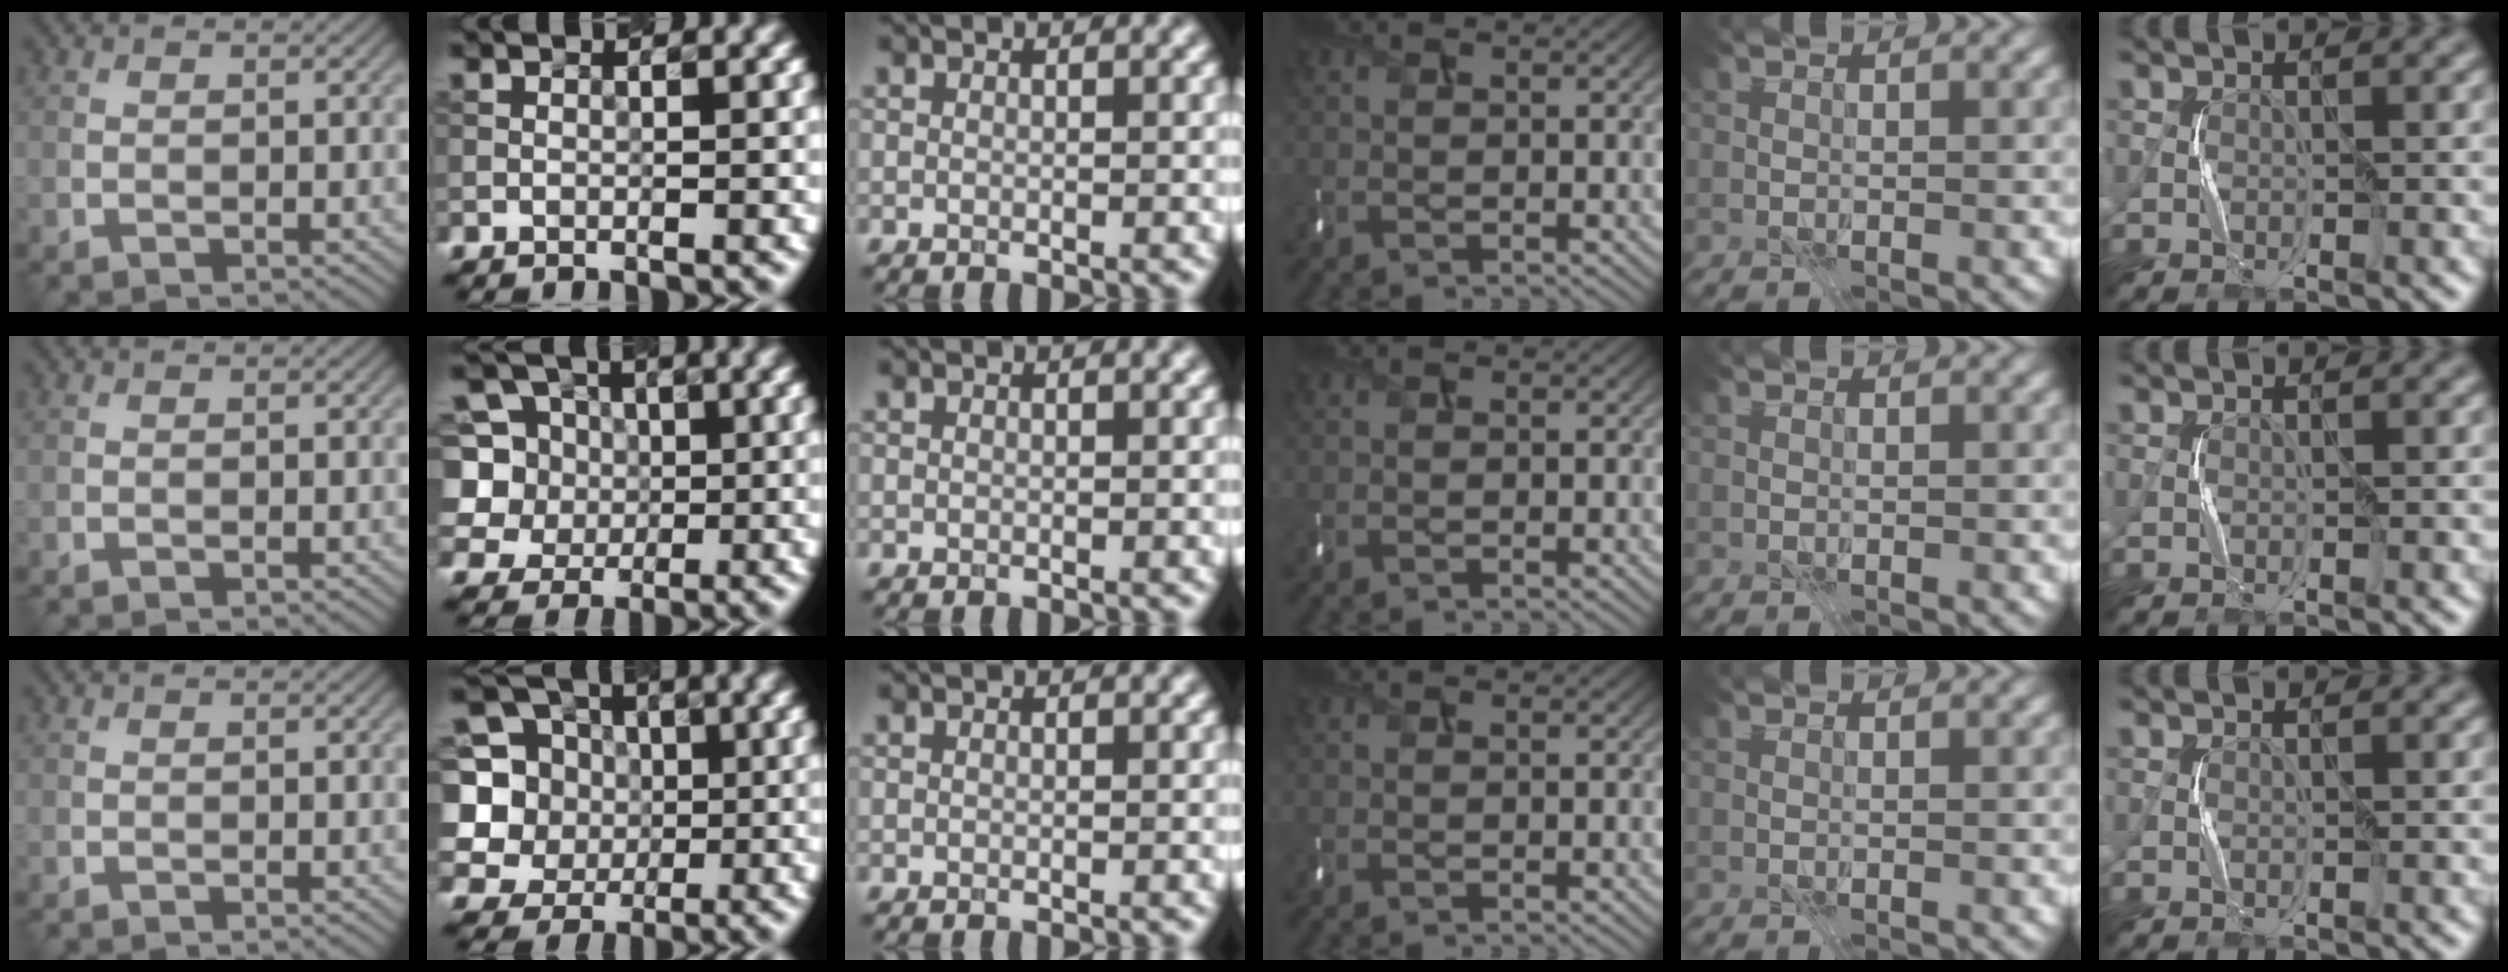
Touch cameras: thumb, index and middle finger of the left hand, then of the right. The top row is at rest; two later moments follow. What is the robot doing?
{"motion": "press", "object": "keyboard"}